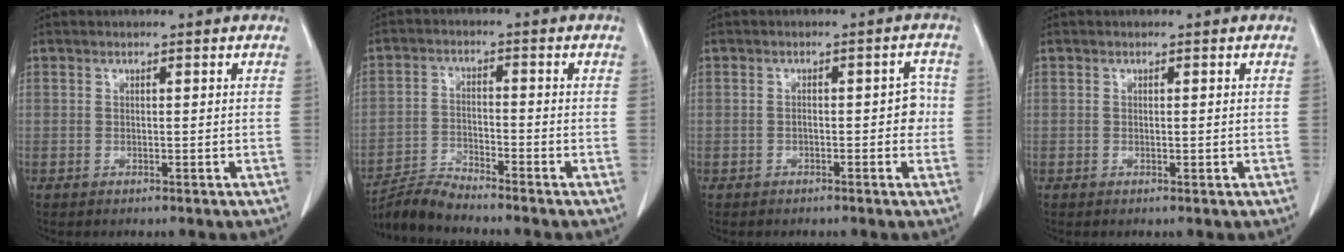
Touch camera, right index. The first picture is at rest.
{"total": 5.1, "force": [-5.0, -1.0, 0.4], "torque": [-0.015, -0.015, -0.097]}
{"total": 3.5, "force": [-0.6, 1.4, 3.2], "torque": [-0.033, 0.015, -0.010]}
{"total": 0.6, "force": [-0.1, 0.2, 0.6], "torque": [-0.011, -0.002, 0.001]}